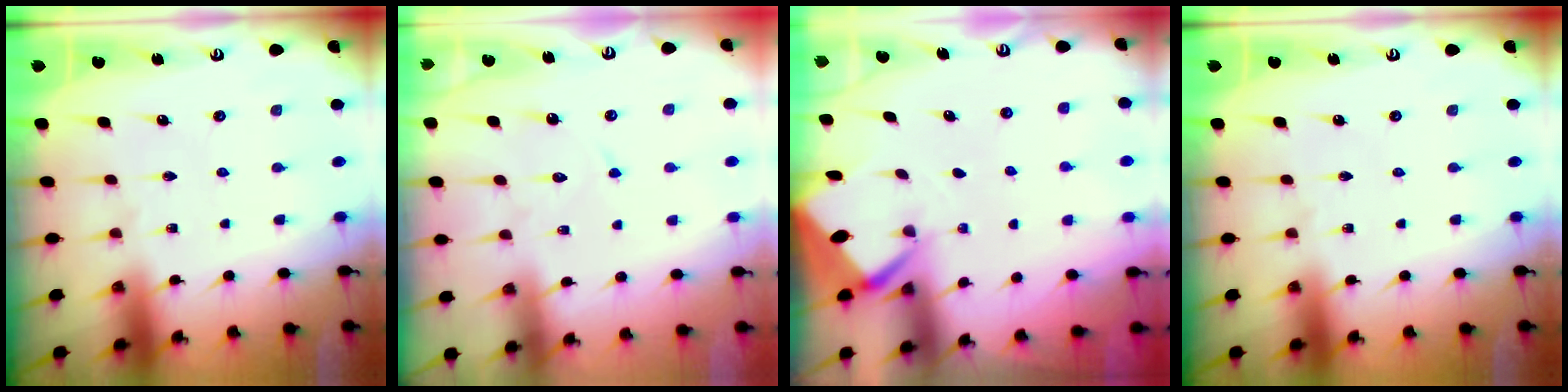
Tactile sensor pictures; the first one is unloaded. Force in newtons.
{"total": 5.8, "press": 5.8, "slide": 0.7}
{"total": 2.7, "press": 2.7, "slide": 0.3}
{"total": 0.0}